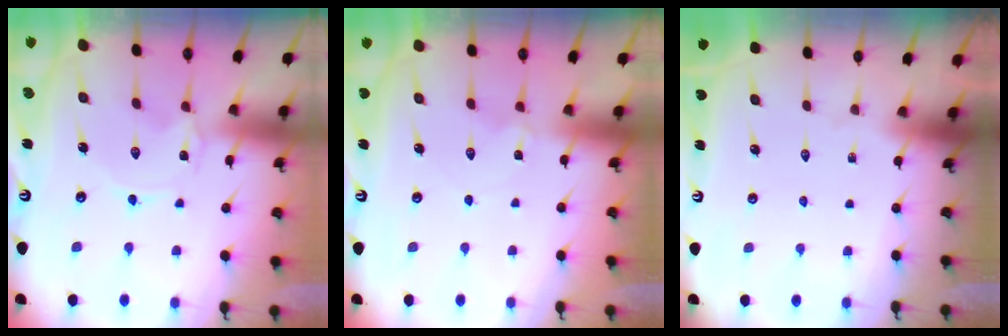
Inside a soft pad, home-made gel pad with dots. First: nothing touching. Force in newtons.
{"total": 0.6, "press": 0.6, "slide": 0.2}
{"total": 0.0}